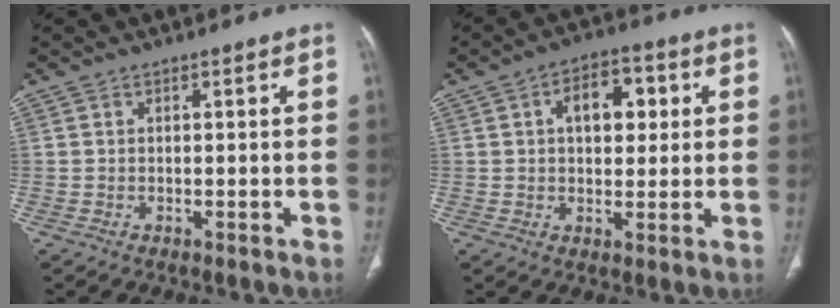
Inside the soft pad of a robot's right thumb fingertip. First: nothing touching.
{"total": 9.2, "force": [2.4, 5.6, 6.9], "torque": [-0.070, 0.008, 0.033]}